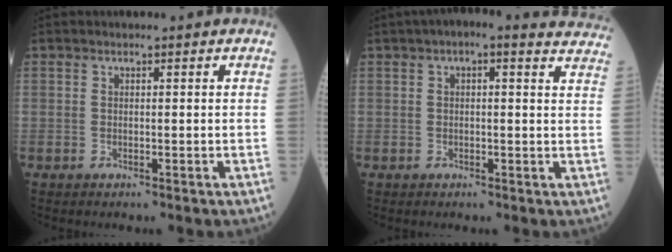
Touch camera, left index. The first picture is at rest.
{"total": 10.2, "force": [8.4, 2.5, 5.2], "torque": [-0.054, 0.014, 0.074]}